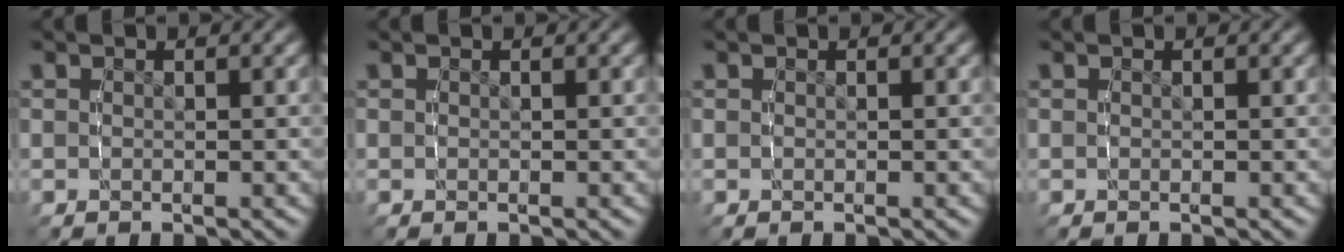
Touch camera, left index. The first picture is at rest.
{"total": 0.0}
{"total": 0.0}
{"total": 0.0}